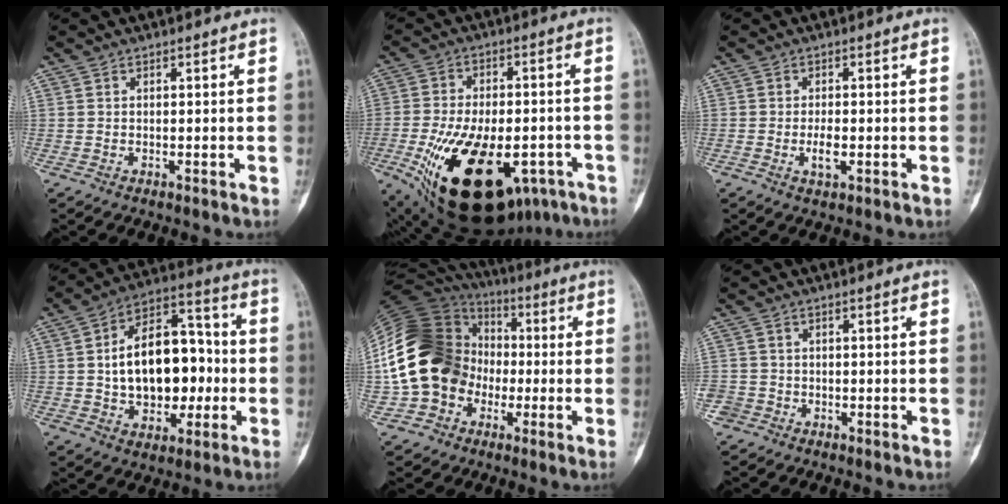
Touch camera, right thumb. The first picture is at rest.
{"total": 25.5, "force": [-10.6, 13.5, 18.8], "torque": [-0.313, 0.008, -0.145]}
{"total": 3.0, "force": [-0.8, 1.3, 2.6], "torque": [-0.046, 0.000, -0.012]}
{"total": 19.3, "force": [-0.6, 12.4, 14.8], "torque": [-0.197, 0.037, -0.005]}
{"total": 21.8, "force": [-2.2, 17.9, 12.1], "torque": [-0.229, 0.044, -0.037]}
{"total": 3.3, "force": [-1.5, 2.9, 0.4], "torque": [0.001, 0.012, -0.032]}